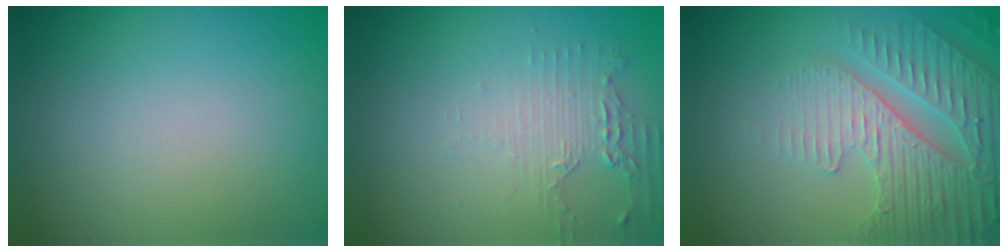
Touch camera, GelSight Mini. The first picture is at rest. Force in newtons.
{"total": 2.1, "press": 1.6, "slide": 1.4}
{"total": 4.6, "press": 4.1, "slide": 2.0}